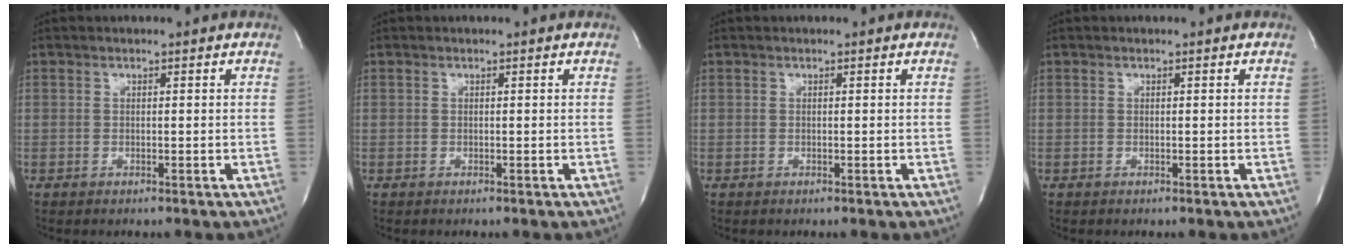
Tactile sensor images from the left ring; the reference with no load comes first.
{"total": 0.0}
{"total": 0.0}
{"total": 0.0}